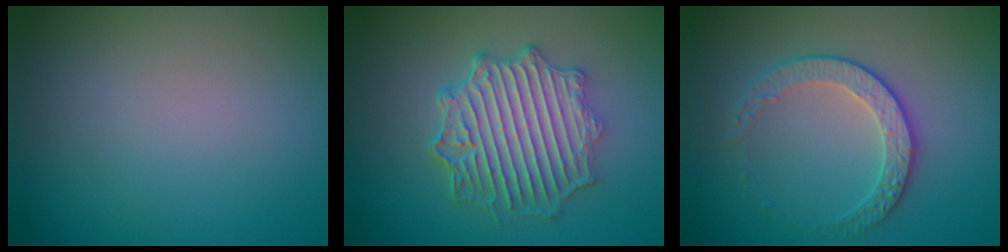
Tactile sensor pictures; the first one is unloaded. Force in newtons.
{"total": 5.7, "press": 5.0, "slide": 2.8}
{"total": 2.4, "press": 1.9, "slide": 1.5}